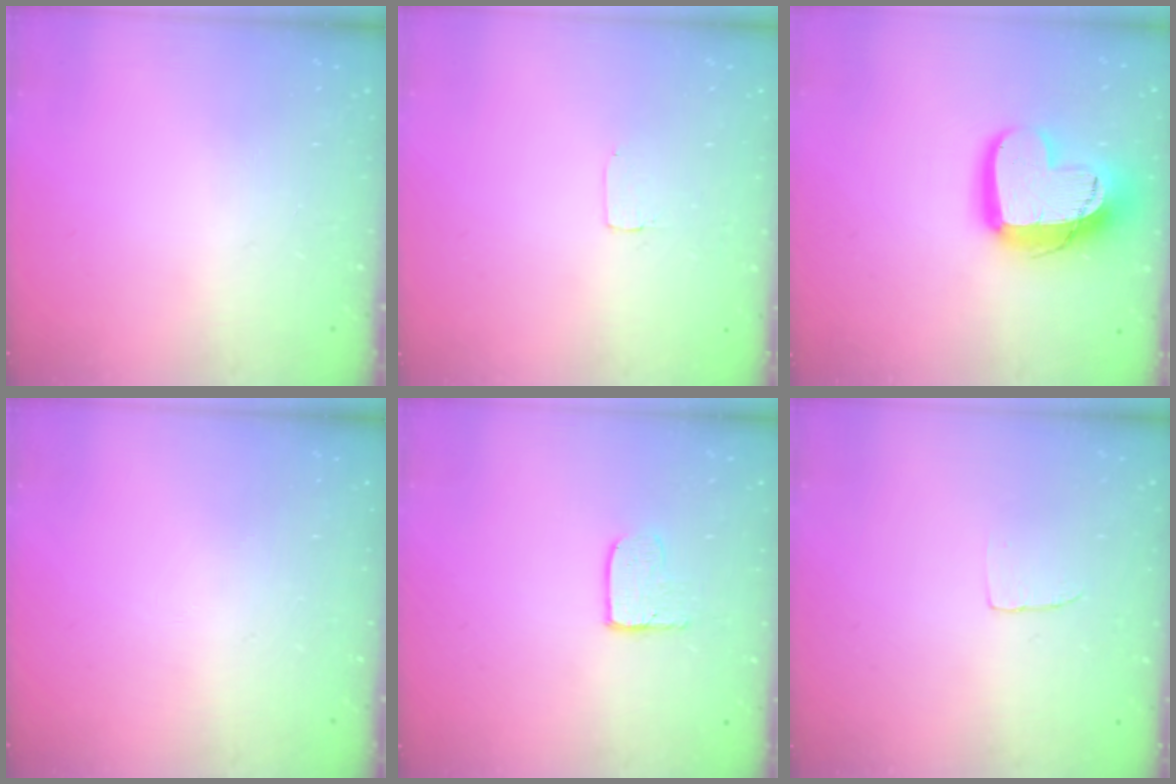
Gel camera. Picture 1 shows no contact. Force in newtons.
{"total": 1.7, "press": 1.7, "slide": 0.1}
{"total": 16.8, "press": 16.7, "slide": 1.5}
{"total": 0.0}
{"total": 3.9, "press": 3.9, "slide": 0.4}
{"total": 2.4, "press": 2.4, "slide": 0.1}